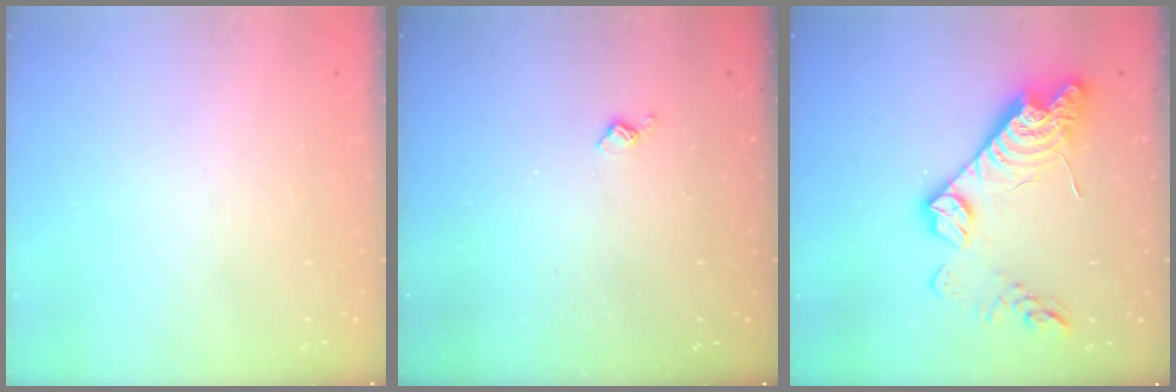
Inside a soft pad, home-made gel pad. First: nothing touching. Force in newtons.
{"total": 3.2, "press": 3.2, "slide": 0.6}
{"total": 17.1, "press": 17.0, "slide": 0.7}